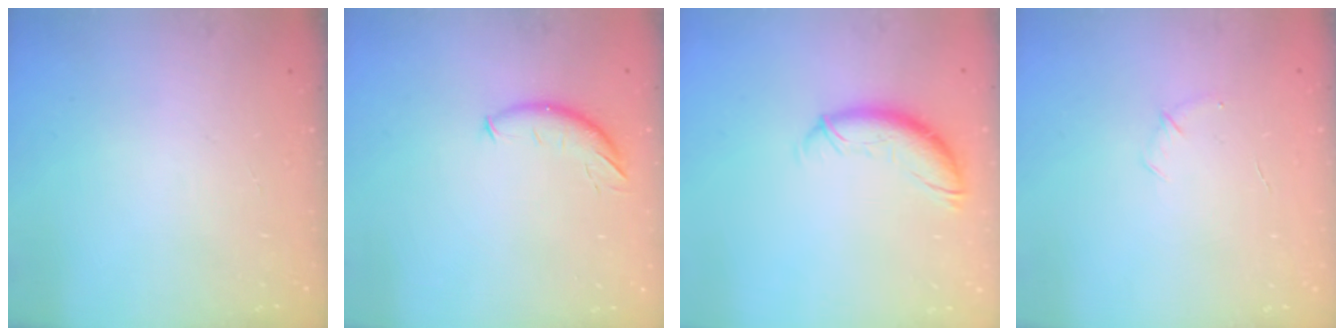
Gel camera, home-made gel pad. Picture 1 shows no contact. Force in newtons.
{"total": 7.5, "press": 7.5, "slide": 0.6}
{"total": 10.5, "press": 10.5, "slide": 0.7}
{"total": 5.0, "press": 4.9, "slide": 1.3}